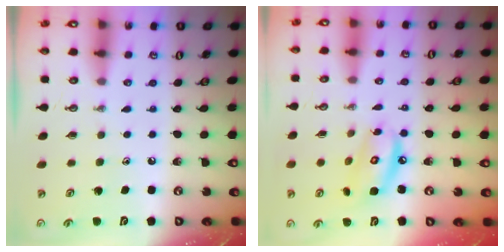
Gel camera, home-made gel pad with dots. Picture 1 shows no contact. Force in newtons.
{"total": 9.2, "press": 9.2, "slide": 0.8}